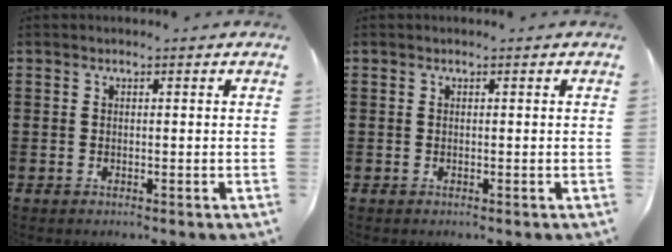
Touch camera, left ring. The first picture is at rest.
{"total": 0.0}